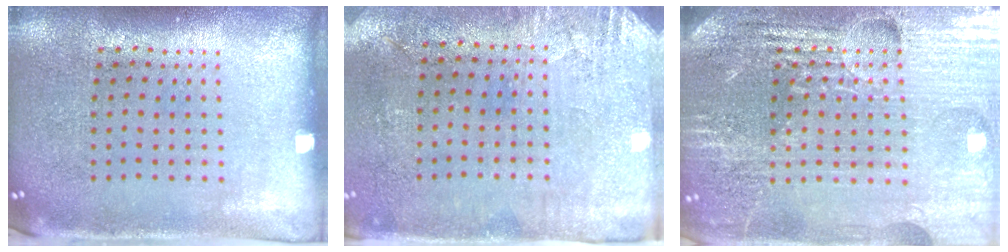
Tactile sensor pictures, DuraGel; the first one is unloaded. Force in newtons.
{"total": 2.8, "press": 2.4, "slide": 1.6}
{"total": 5.7, "press": 5.2, "slide": 2.5}